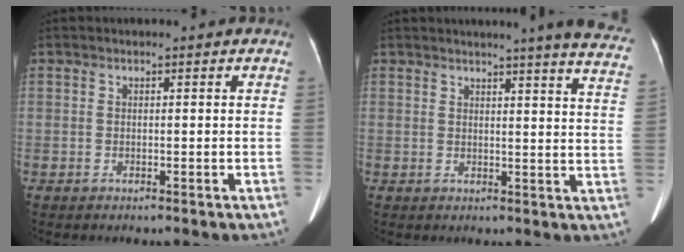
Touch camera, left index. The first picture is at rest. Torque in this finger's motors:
{"motor_torque": [0.33, -0.95, 0.02, 0.06]}